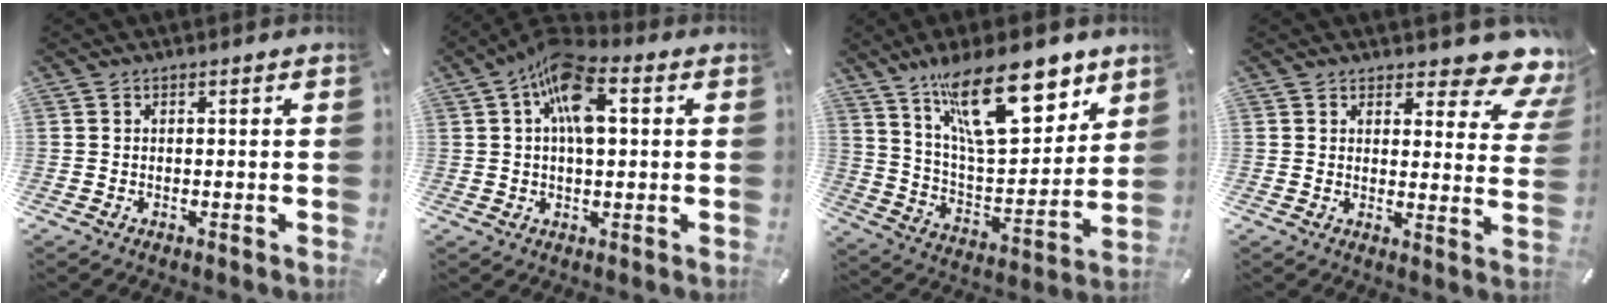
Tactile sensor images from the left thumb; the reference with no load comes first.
{"total": 11.9, "force": [2.5, 6.0, 10.0], "torque": [-0.183, 0.005, 0.044]}
{"total": 24.0, "force": [13.8, 10.4, 16.6], "torque": [-0.271, -0.072, 0.228]}
{"total": 8.4, "force": [6.9, 3.3, 3.6], "torque": [-0.030, -0.067, 0.116]}